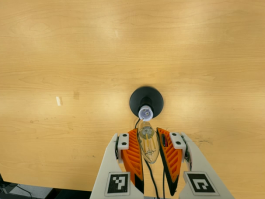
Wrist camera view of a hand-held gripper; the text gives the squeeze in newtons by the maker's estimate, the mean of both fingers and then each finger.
{"total": 17.9, "left": 19.8, "right": 16.1}